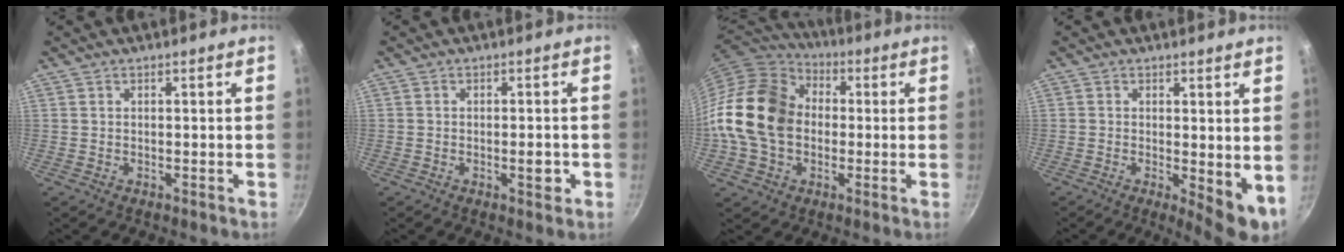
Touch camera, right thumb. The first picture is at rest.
{"total": 3.0, "force": [-1.0, 1.2, 2.6], "torque": [-0.023, 0.008, -0.013]}
{"total": 19.0, "force": [-0.2, 14.4, 12.4], "torque": [-0.216, 0.035, -0.014]}
{"total": 7.1, "force": [-0.3, 2.6, 6.5], "torque": [-0.083, -0.012, -0.001]}